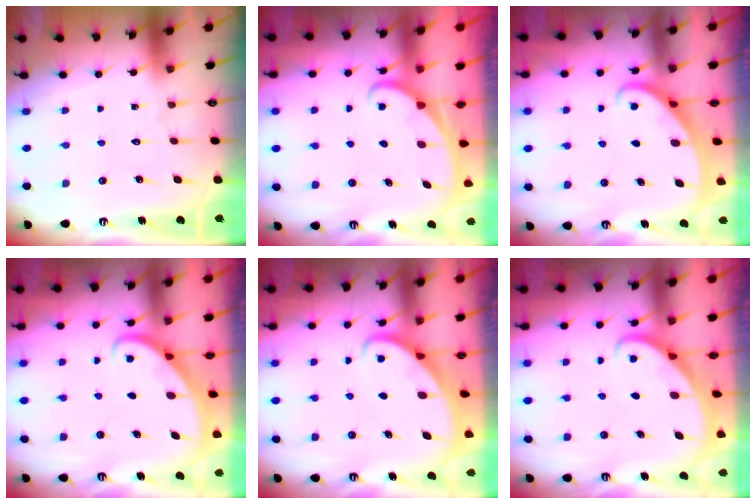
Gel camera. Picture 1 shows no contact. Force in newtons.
{"total": 1.7, "press": 1.7, "slide": 0.1}
{"total": 2.2, "press": 2.2, "slide": 0.2}
{"total": 2.9, "press": 2.9, "slide": 0.2}
{"total": 2.2, "press": 2.2, "slide": 0.3}
{"total": 2.5, "press": 2.5, "slide": 0.2}